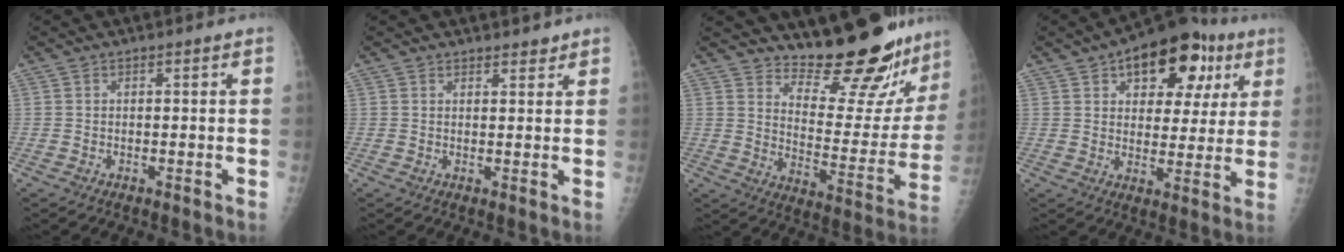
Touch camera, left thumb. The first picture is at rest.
{"total": 1.9, "force": [1.7, 0.7, 0.5], "torque": [0.005, -0.012, 0.021]}
{"total": 20.2, "force": [18.2, 4.2, 7.7], "torque": [-0.067, -0.167, 0.245]}
{"total": 17.4, "force": [8.2, 9.8, 11.8], "torque": [-0.109, -0.006, 0.112]}